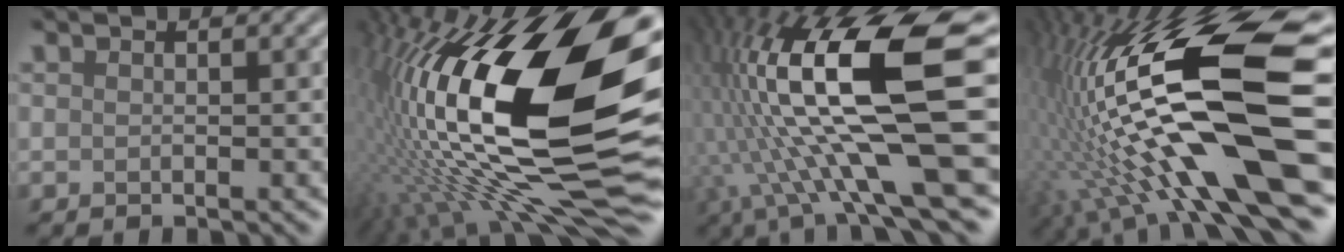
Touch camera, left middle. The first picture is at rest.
{"total": 21.3, "force": [0.4, 8.5, 19.5], "torque": [-0.369, 0.001, 0.000]}
{"total": 14.4, "force": [0.2, 4.1, 13.8], "torque": [-0.262, 0.007, 0.009]}
{"total": 17.5, "force": [-1.0, 5.0, 16.7], "torque": [-0.316, 0.015, -0.010]}